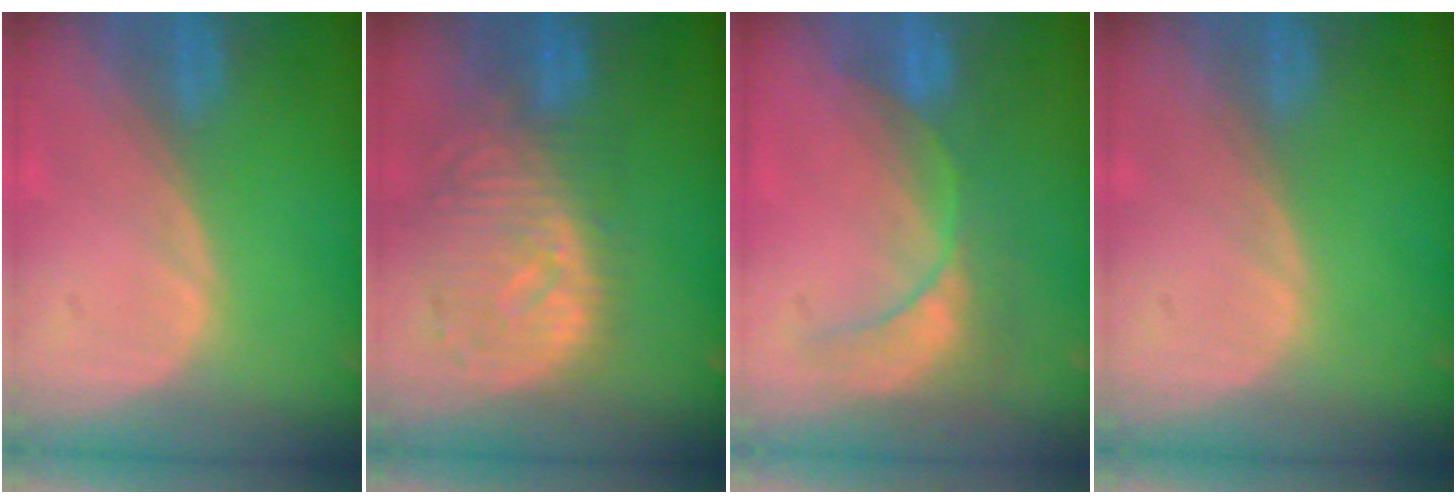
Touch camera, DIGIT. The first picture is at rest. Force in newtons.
{"total": 10.6, "press": 9.4, "slide": 4.8}
{"total": 9.0, "press": 7.8, "slide": 4.6}
{"total": 0.0}